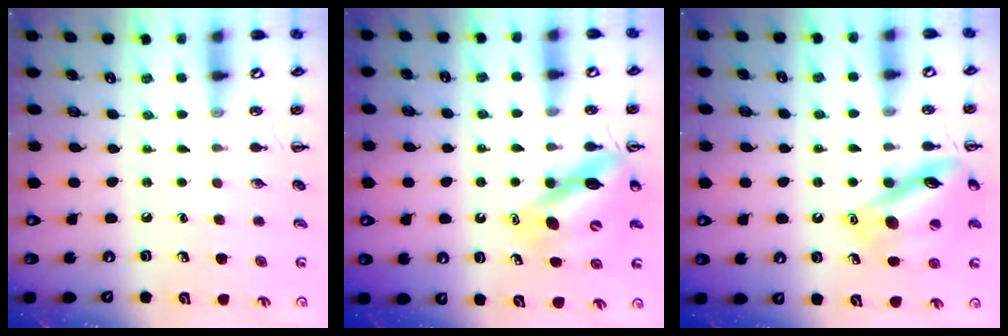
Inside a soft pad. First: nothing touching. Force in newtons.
{"total": 11.7, "press": 11.2, "slide": 3.3}
{"total": 14.0, "press": 13.9, "slide": 1.4}